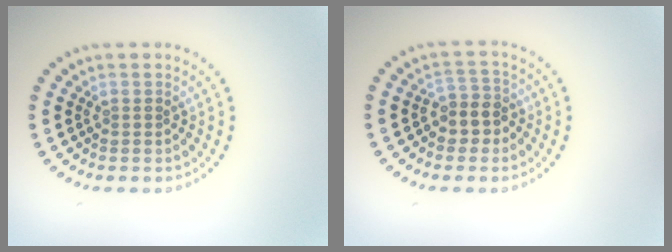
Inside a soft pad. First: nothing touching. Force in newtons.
{"total": 2.6, "press": 2.2, "slide": 1.3}